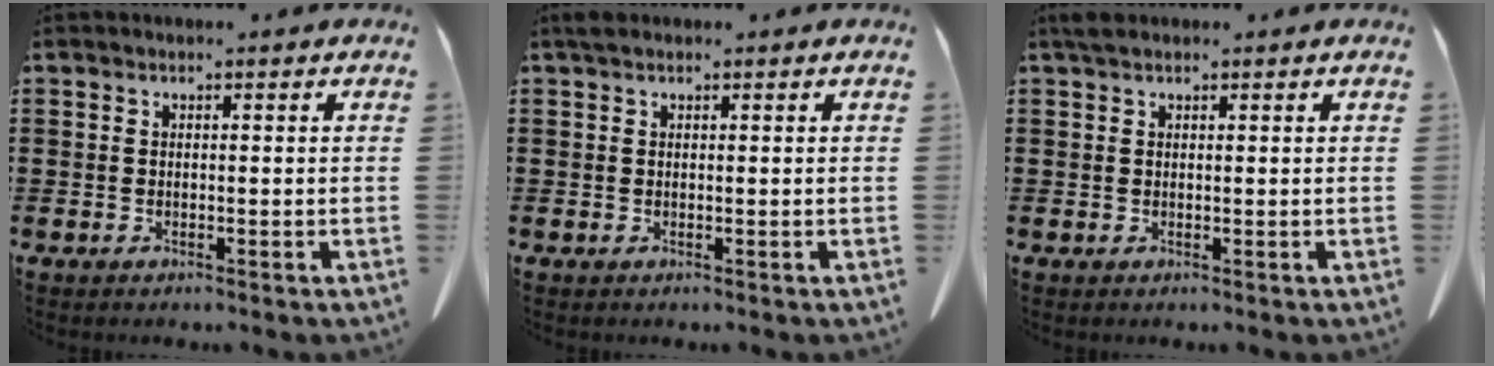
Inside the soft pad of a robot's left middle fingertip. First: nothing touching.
{"total": 0.9, "force": [0.6, 0.5, 0.5], "torque": [-0.012, 0.002, 0.012]}
{"total": 1.3, "force": [1.0, 0.5, 0.6], "torque": [-0.015, 0.001, 0.020]}